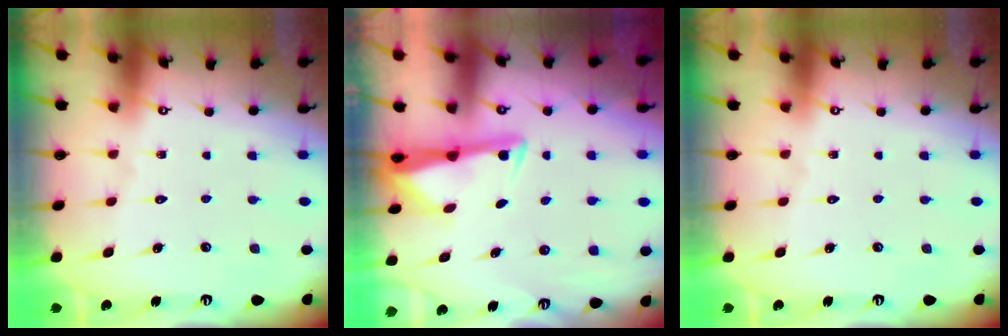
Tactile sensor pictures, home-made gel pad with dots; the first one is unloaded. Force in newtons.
{"total": 2.9, "press": 2.8, "slide": 0.4}
{"total": 0.0}